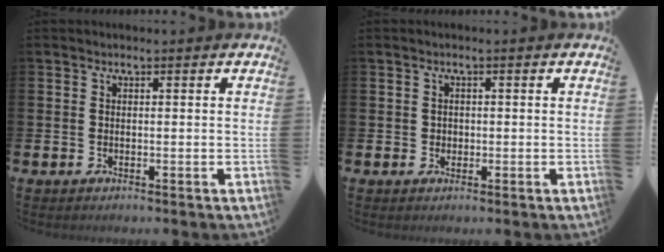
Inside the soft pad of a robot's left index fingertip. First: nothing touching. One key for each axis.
{"total": 1.0, "fx": 0.3, "fy": 1.0, "fz": 0.2, "tx": 0.008, "ty": 0.003, "tz": 0.000}